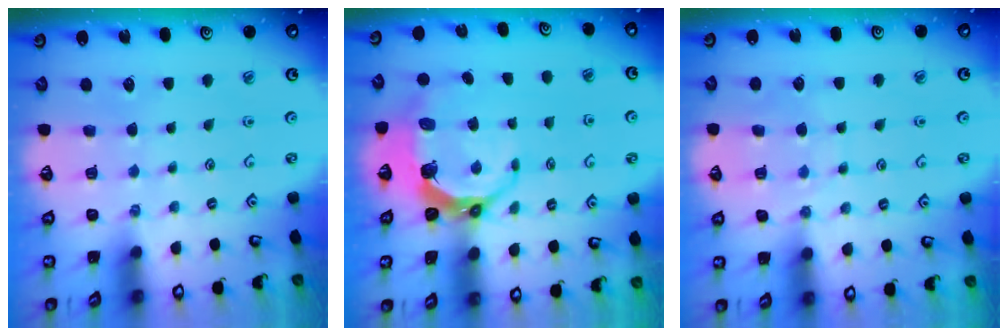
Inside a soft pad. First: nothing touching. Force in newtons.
{"total": 8.3, "press": 6.9, "slide": 4.6}
{"total": 6.5, "press": 6.5, "slide": 0.8}